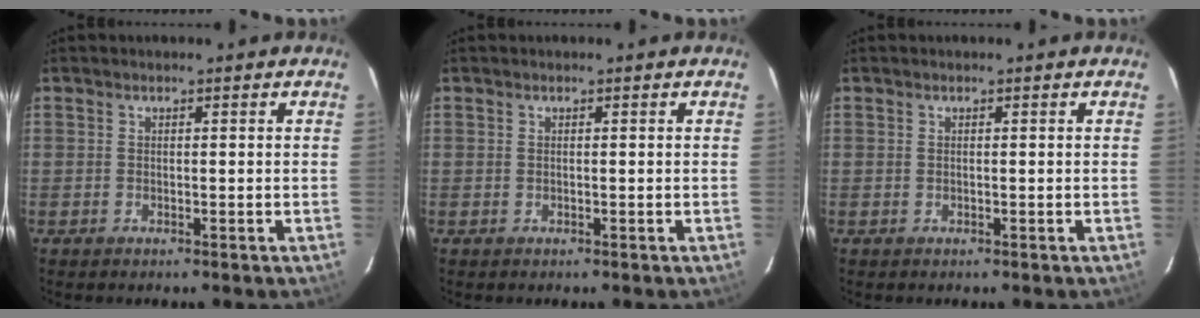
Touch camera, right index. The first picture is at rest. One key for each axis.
{"total": 0.0}
{"total": 0.0}